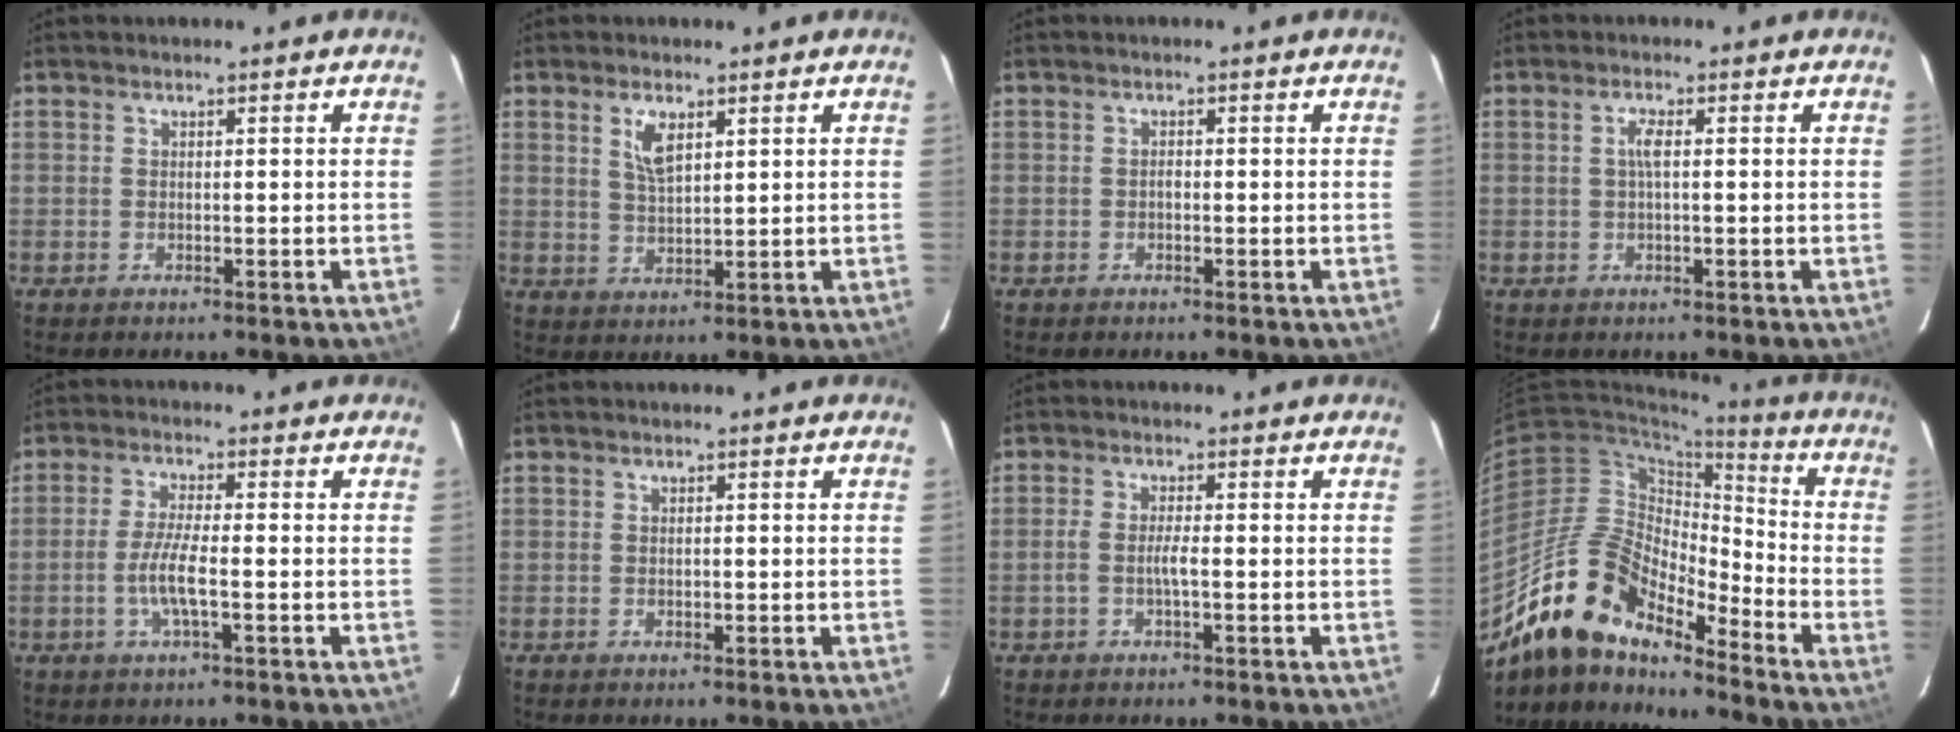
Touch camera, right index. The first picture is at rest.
{"total": 4.6, "force": [2.3, 1.8, 3.6], "torque": [-0.066, 0.001, 0.047]}
{"total": 0.5, "force": [-0.3, 0.3, 0.3], "torque": [-0.003, 0.003, -0.007]}
{"total": 1.9, "force": [0.1, 0.2, 1.9], "torque": [-0.038, 0.003, 0.000]}
{"total": 5.8, "force": [-1.7, 0.6, 5.5], "torque": [-0.111, -0.005, -0.034]}
{"total": 0.7, "force": [-0.1, 0.4, 0.5], "torque": [-0.009, 0.001, 0.000]}
{"total": 2.7, "force": [-0.8, 0.2, 2.6], "torque": [-0.053, 0.001, -0.016]}
{"total": 16.7, "force": [-13.6, 5.2, 8.1], "torque": [-0.146, 0.002, -0.264]}